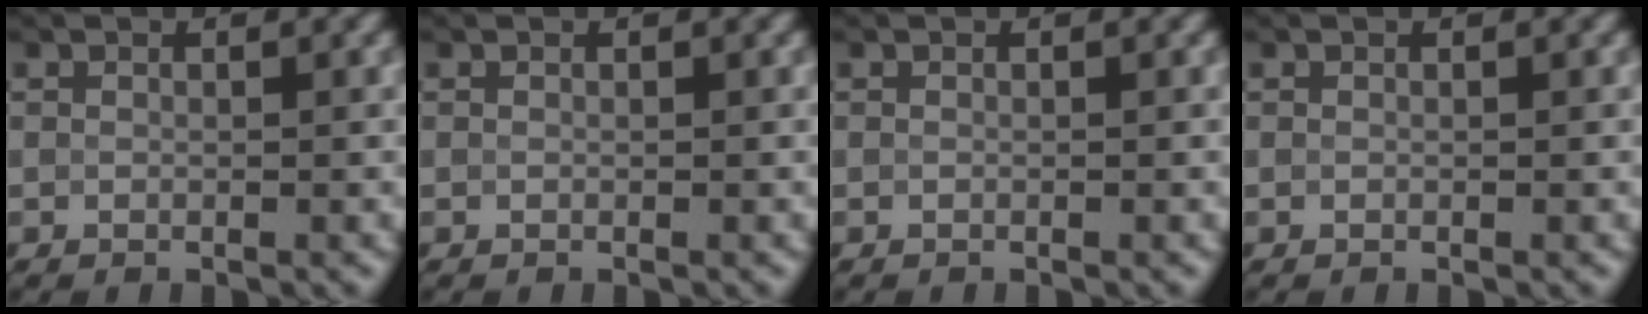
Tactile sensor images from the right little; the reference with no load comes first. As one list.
[{"total": 0.0}, {"total": 0.0}, {"total": 0.0}]